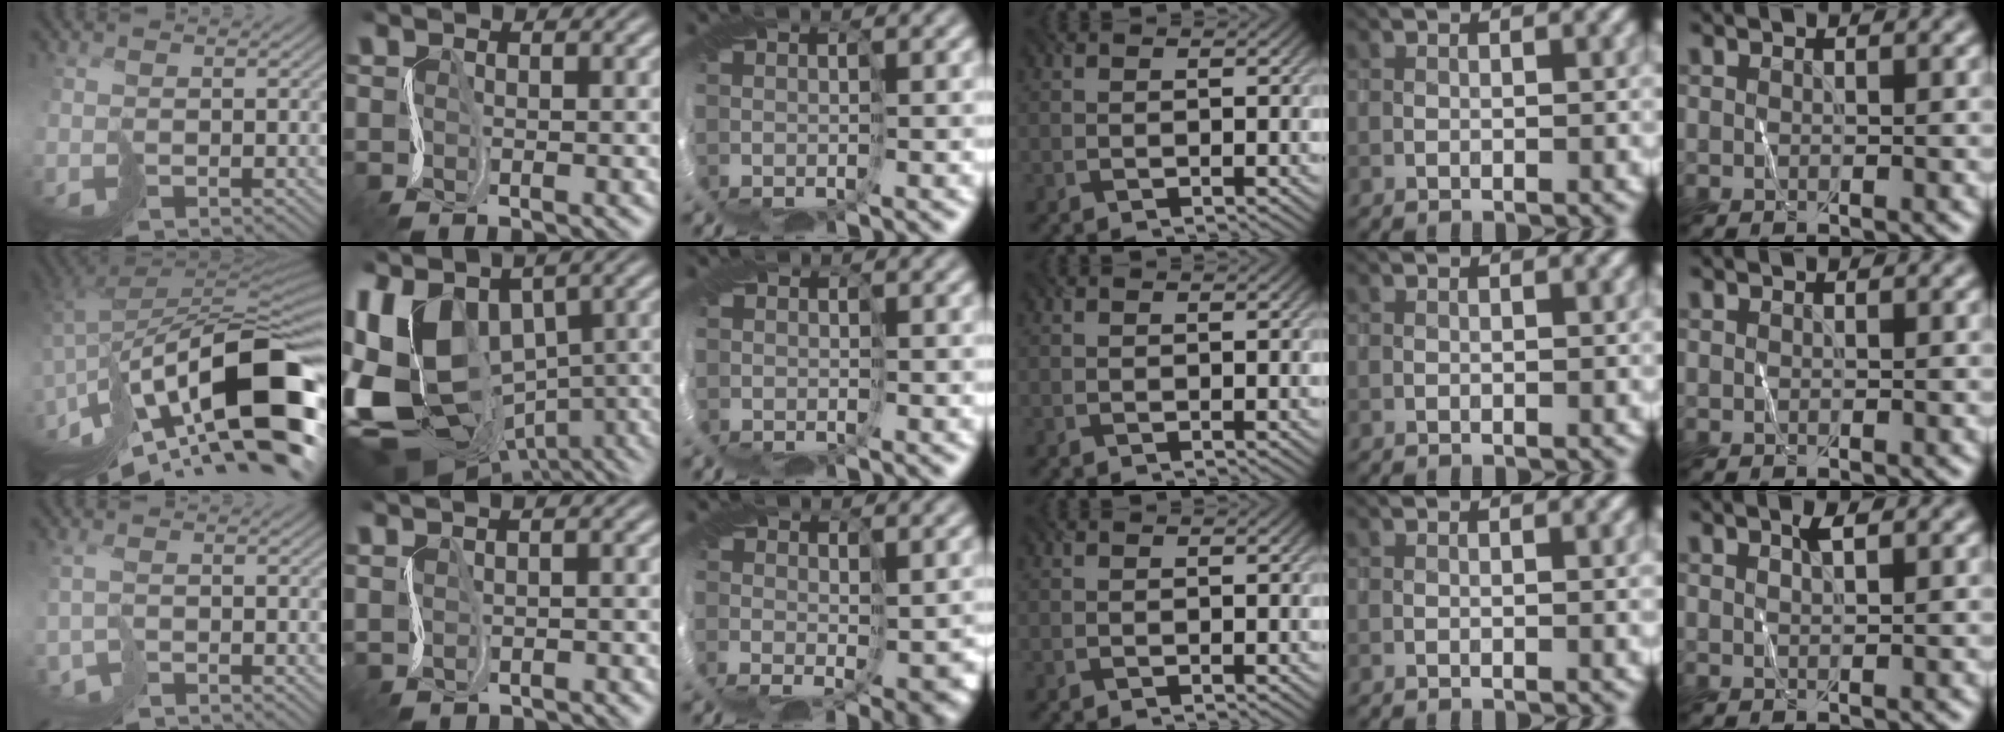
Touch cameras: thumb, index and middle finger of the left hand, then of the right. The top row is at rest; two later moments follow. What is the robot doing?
{"motion": "cut", "object": "paper"}